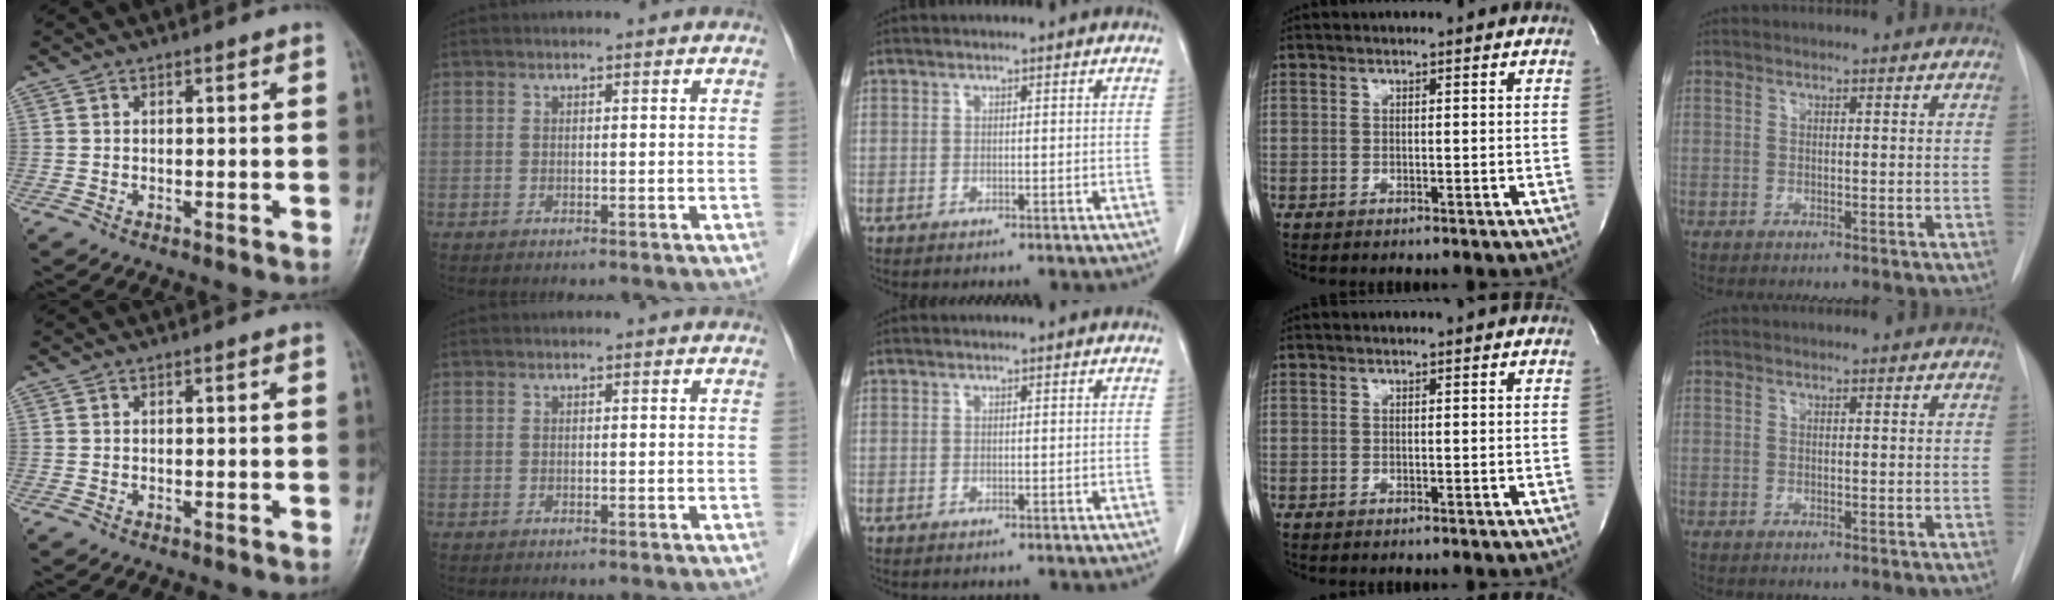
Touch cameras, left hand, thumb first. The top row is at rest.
{}